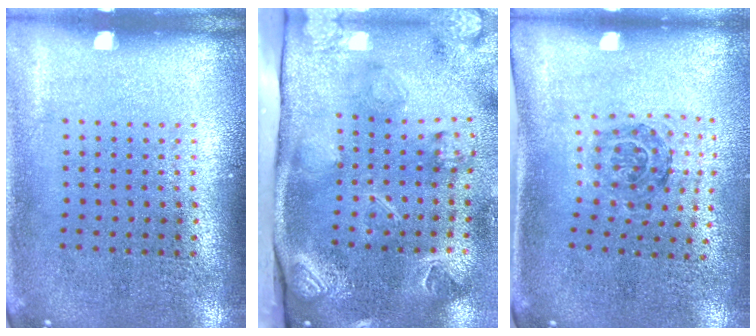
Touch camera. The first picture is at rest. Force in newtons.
{"total": 4.0, "press": 3.1, "slide": 2.5}
{"total": 1.1, "press": 1.1, "slide": 0.4}